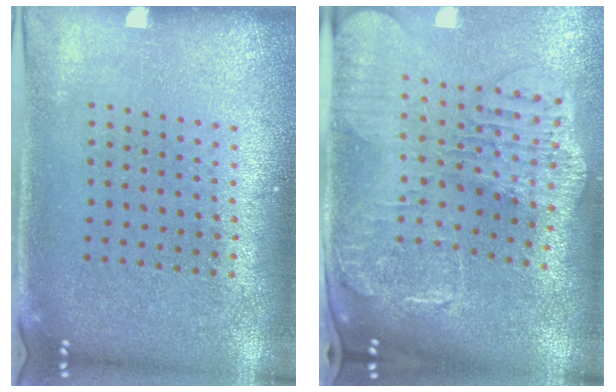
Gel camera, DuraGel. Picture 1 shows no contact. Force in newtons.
{"total": 2.9, "press": 2.5, "slide": 1.5}